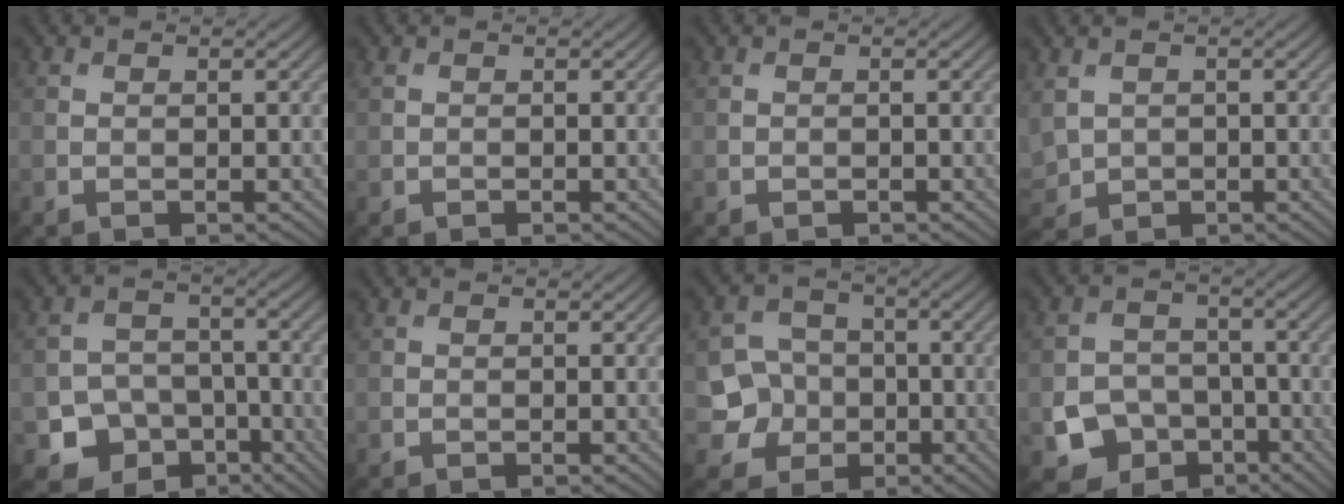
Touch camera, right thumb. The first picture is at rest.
{"total": 0.6, "force": [0.2, 0.4, 0.4], "torque": [-0.009, 0.001, 0.003]}
{"total": 0.0}
{"total": 3.4, "force": [0.3, 2.8, 2.0], "torque": [-0.064, -0.007, 0.008]}
{"total": 7.6, "force": [-3.8, 5.9, 2.8], "torque": [-0.049, -0.014, -0.076]}
{"total": 0.0}
{"total": 6.5, "force": [-1.6, 5.9, 2.1], "torque": [-0.041, -0.011, -0.052]}
{"total": 7.5, "force": [-3.7, 5.8, 2.9], "torque": [-0.057, -0.018, -0.069]}